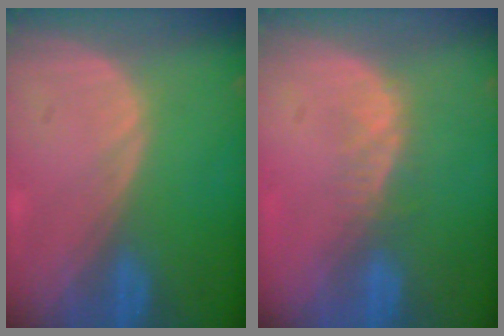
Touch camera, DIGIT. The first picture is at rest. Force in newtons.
{"total": 2.8, "press": 2.3, "slide": 1.7}